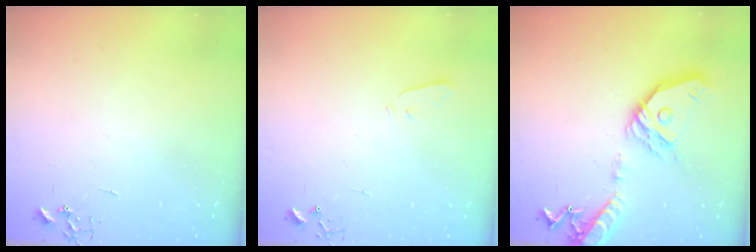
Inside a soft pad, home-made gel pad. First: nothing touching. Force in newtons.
{"total": 2.2, "press": 2.1, "slide": 0.3}
{"total": 20.0, "press": 19.7, "slide": 3.5}